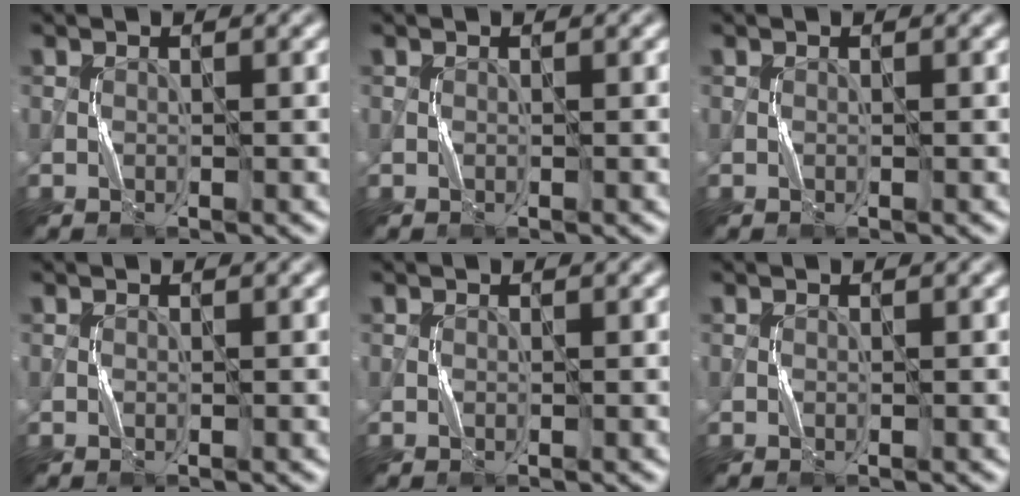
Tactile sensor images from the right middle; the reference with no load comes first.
{"total": 0.0}
{"total": 0.0}
{"total": 0.0}
{"total": 0.0}
{"total": 0.0}